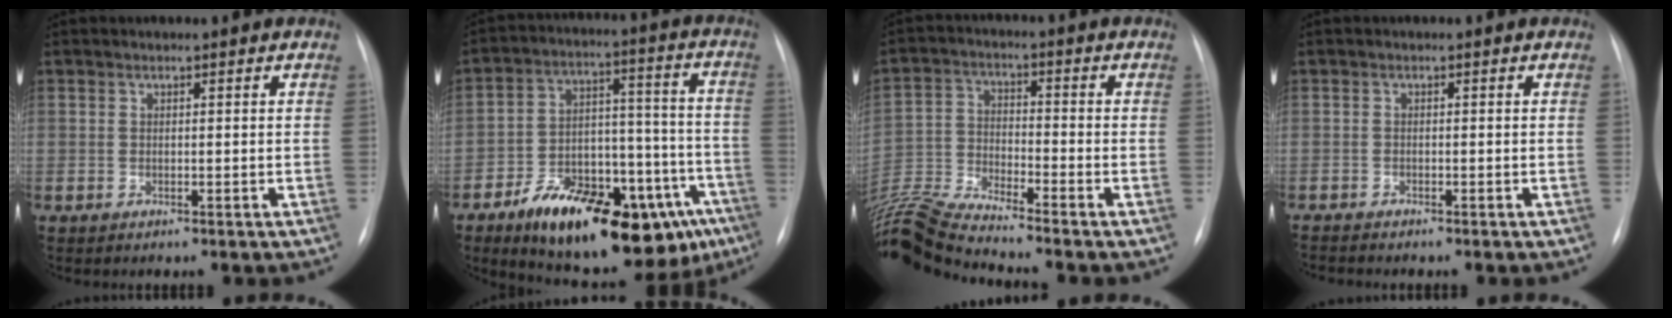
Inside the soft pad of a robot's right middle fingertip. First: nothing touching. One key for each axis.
{"total": 25.8, "fx": -15.3, "fy": 9.5, "fz": 18.4, "tx": -0.207, "ty": 0.041, "tz": -0.224}
{"total": 11.6, "fx": -10.9, "fy": -2.0, "fz": 3.4, "tx": -0.069, "ty": -0.008, "tz": -0.210}
{"total": 2.0, "fx": -1.9, "fy": -0.2, "fz": 0.6, "tx": -0.008, "ty": -0.002, "tz": -0.029}